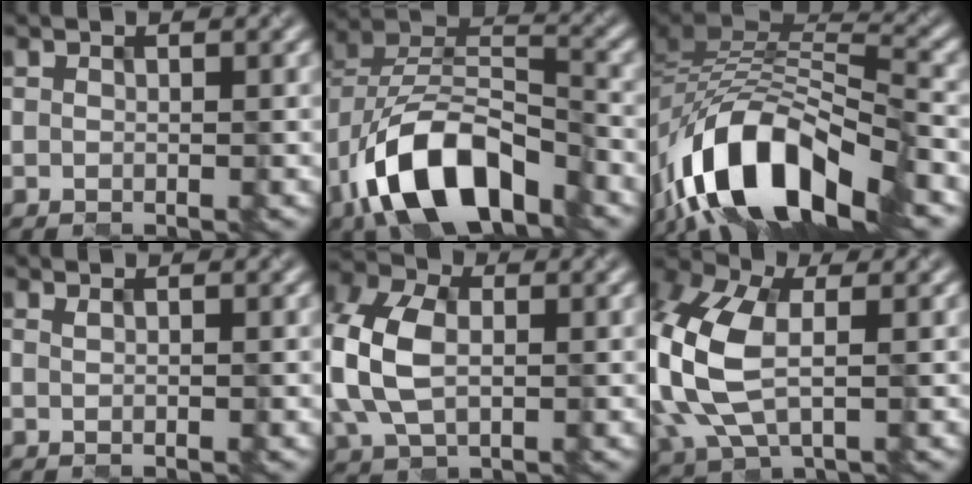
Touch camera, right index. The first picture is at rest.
{"total": 10.6, "force": [-7.3, 4.3, 6.3], "torque": [-0.138, 0.005, -0.118]}
{"total": 13.6, "force": [-9.6, 5.3, 8.0], "torque": [-0.162, -0.004, -0.157]}
{"total": 0.6, "force": [-0.5, -0.3, -0.3], "torque": [0.001, -0.008, 0.000]}
{"total": 6.8, "force": [-1.4, 4.7, 4.8], "torque": [-0.158, -0.001, -0.008]}
{"total": 9.1, "force": [-0.9, 5.9, 6.9], "torque": [-0.226, -0.014, 0.010]}